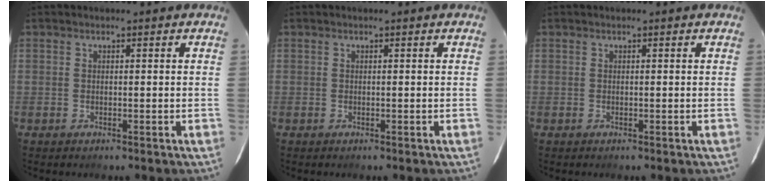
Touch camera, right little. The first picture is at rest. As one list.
[{"total": 0.0}, {"total": 0.0}]